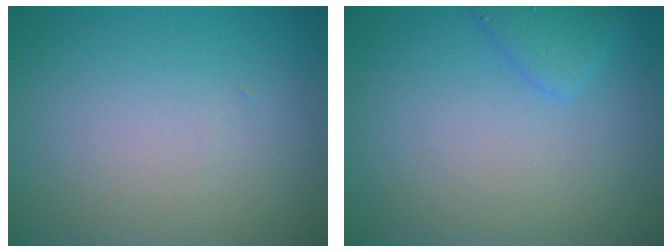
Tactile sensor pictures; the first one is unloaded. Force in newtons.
{"total": 1.7, "press": 1.7, "slide": 0.1}